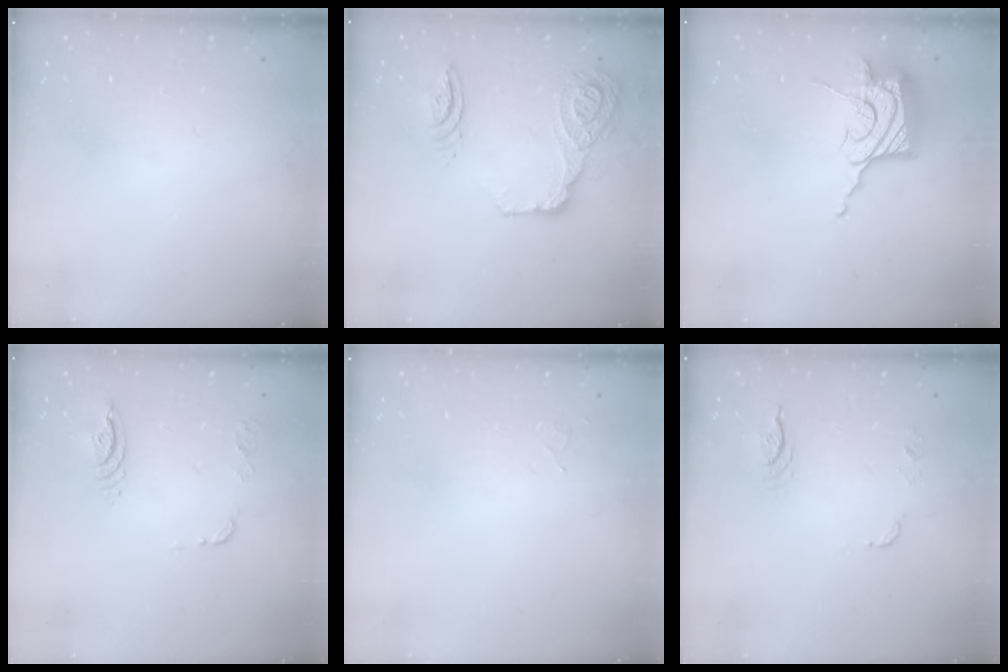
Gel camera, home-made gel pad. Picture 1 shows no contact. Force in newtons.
{"total": 30.8, "press": 21.2, "slide": 22.4}
{"total": 17.2, "press": 17.1, "slide": 0.7}
{"total": 9.4, "press": 9.4, "slide": 1.1}
{"total": 5.2, "press": 5.2, "slide": 0.4}
{"total": 14.8, "press": 7.2, "slide": 12.9}